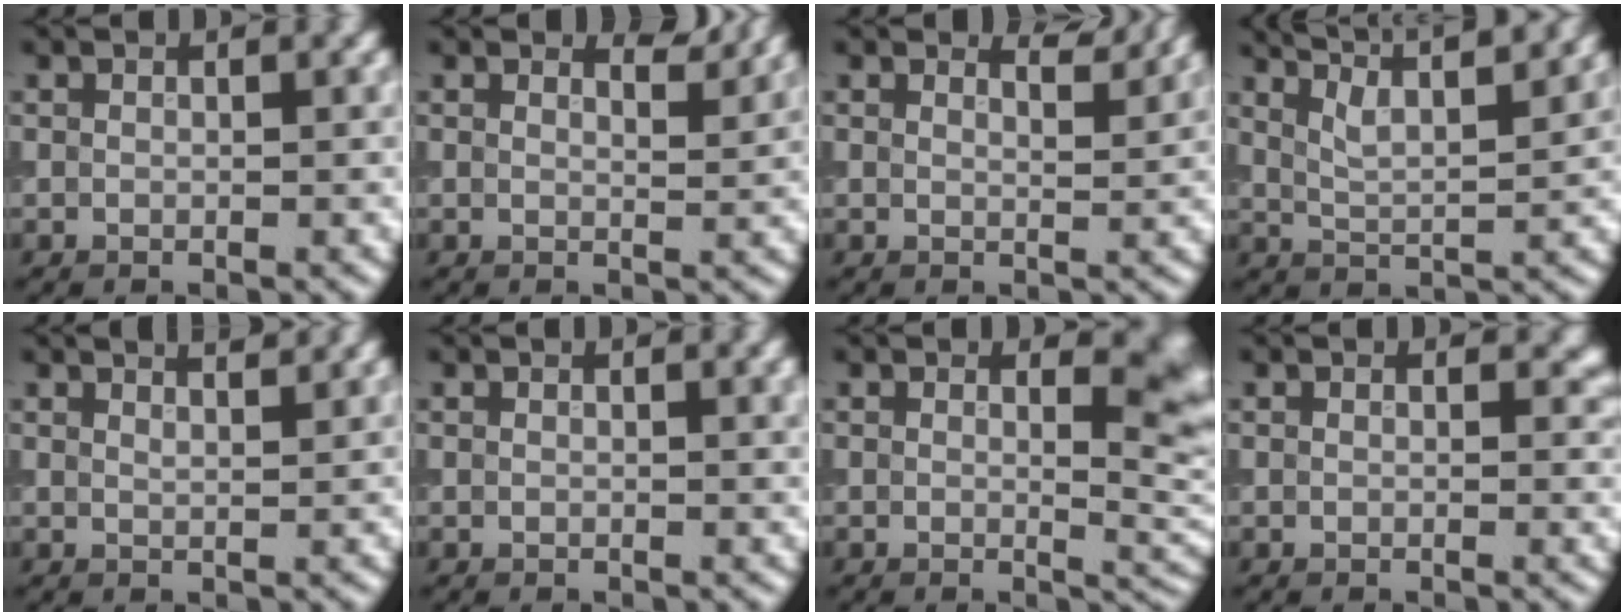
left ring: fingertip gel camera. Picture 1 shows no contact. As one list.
[{"total": 2.0, "force": [1.9, 0.2, 0.7], "torque": [-0.010, -0.005, 0.019]}, {"total": 2.2, "force": [2.1, 0.3, 0.7], "torque": [-0.007, -0.006, 0.020]}, {"total": 10.0, "force": [7.5, 3.1, 5.9], "torque": [-0.085, 0.031, 0.084]}, {"total": 3.6, "force": [2.8, 1.3, 1.8], "torque": [0.003, 0.024, 0.004]}, {"total": 1.4, "force": [0.8, 0.5, 1.0], "torque": [-0.005, 0.003, 0.007]}, {"total": 4.7, "force": [1.4, 1.8, 4.1], "torque": [-0.033, -0.008, 0.019]}, {"total": 0.9, "force": [0.5, 0.5, 0.5], "torque": [-0.002, -0.006, 0.008]}]